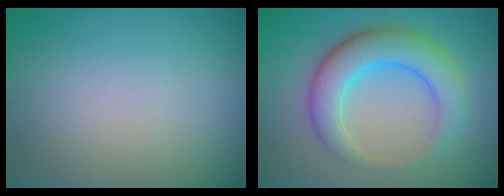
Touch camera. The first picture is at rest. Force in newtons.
{"total": 6.4, "press": 6.4, "slide": 0.1}